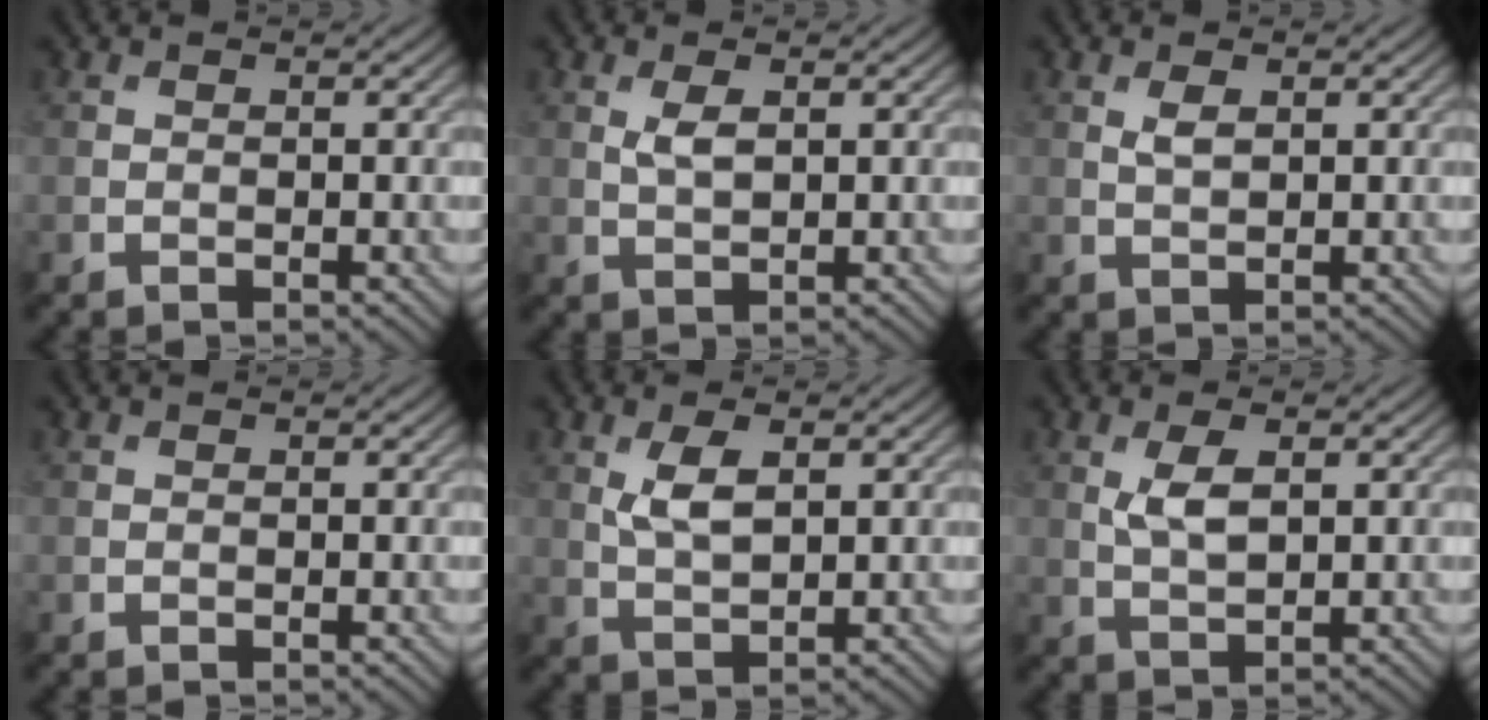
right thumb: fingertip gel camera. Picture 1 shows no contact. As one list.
[{"total": 2.4, "force": [0.8, 1.0, 2.1], "torque": [-0.048, -0.001, 0.017]}, {"total": 1.7, "force": [0.7, 0.7, 1.4], "torque": [-0.033, -0.002, 0.016]}, {"total": 0.0}, {"total": 4.0, "force": [1.3, 1.7, 3.4], "torque": [-0.079, 0.000, 0.029]}, {"total": 3.7, "force": [1.0, 1.5, 3.2], "torque": [-0.074, -0.001, 0.024]}]